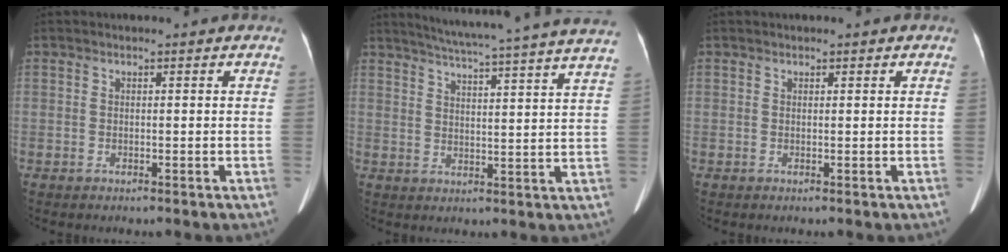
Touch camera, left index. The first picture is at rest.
{"total": 23.9, "force": [21.4, -1.3, 10.5], "torque": [-0.168, -0.052, 0.266]}
{"total": 0.7, "force": [0.5, 0.4, 0.4], "torque": [-0.005, -0.002, 0.004]}